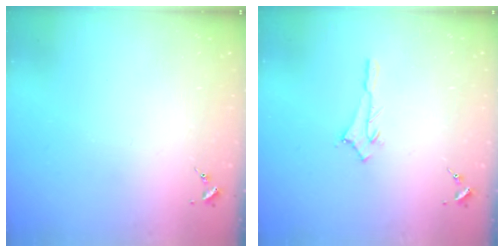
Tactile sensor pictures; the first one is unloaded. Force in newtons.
{"total": 2.5, "press": 2.5, "slide": 0.2}